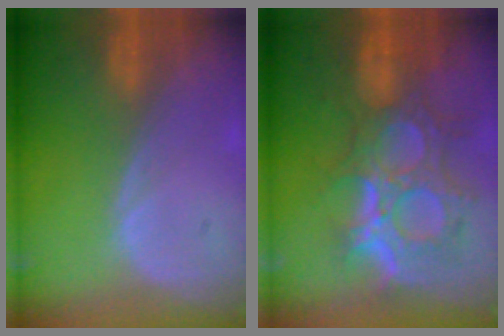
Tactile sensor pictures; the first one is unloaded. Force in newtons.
{"total": 11.9, "press": 10.7, "slide": 5.3}